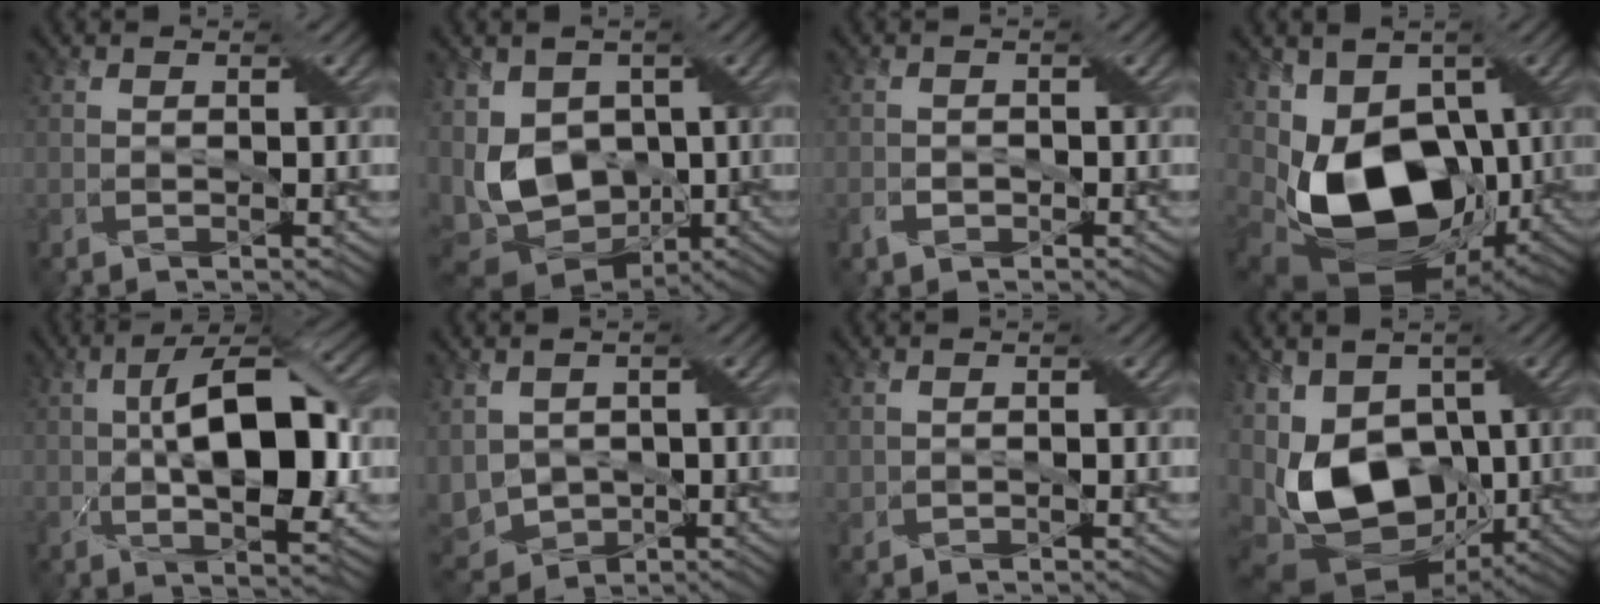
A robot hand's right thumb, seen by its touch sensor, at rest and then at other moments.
{"total": 11.0, "force": [-1.3, 7.4, 8.1], "torque": [-0.188, -0.005, -0.034]}
{"total": 1.1, "force": [-0.8, 0.8, 0.3], "torque": [-0.009, -0.003, -0.015]}
{"total": 15.7, "force": [-1.7, 10.7, 11.4], "torque": [-0.229, -0.034, -0.024]}
{"total": 12.4, "force": [0.3, 4.9, 11.3], "torque": [-0.181, 0.009, 0.003]}
{"total": 7.0, "force": [-0.3, 5.2, 4.6], "torque": [-0.131, -0.009, -0.013]}
{"total": 0.9, "force": [0.0, 0.7, 0.6], "torque": [-0.017, 0.002, 0.003]}
{"total": 14.2, "force": [-2.3, 8.9, 10.8], "torque": [-0.216, -0.006, -0.046]}